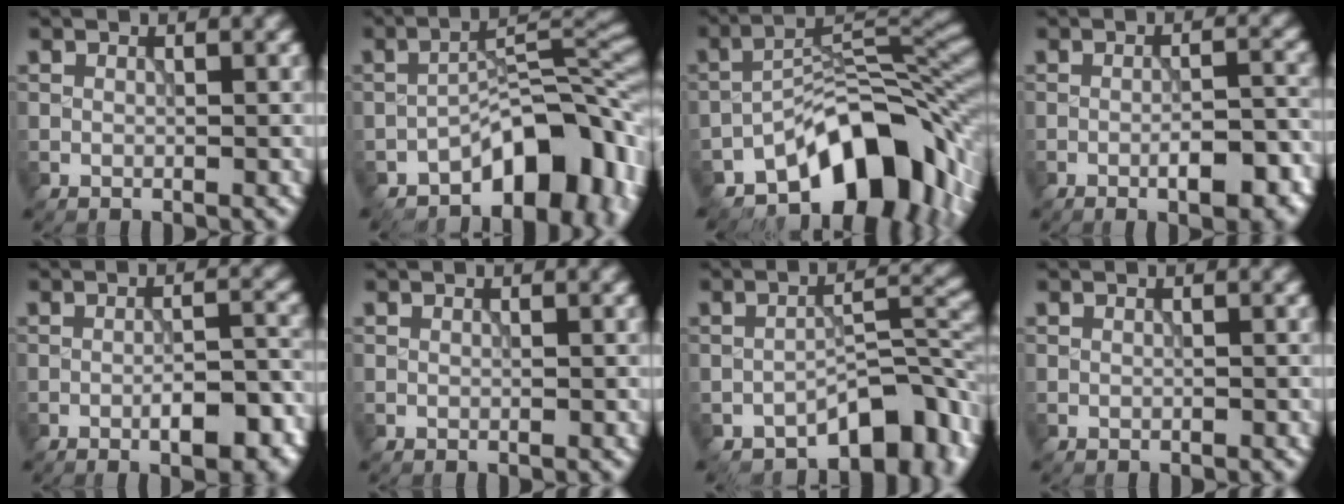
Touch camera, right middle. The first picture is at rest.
{"total": 9.8, "force": [-5.5, 4.7, 6.7], "torque": [-0.066, 0.010, -0.099]}
{"total": 12.6, "force": [-7.3, 5.8, 8.4], "torque": [-0.103, 0.003, -0.132]}
{"total": 5.0, "force": [-2.0, 1.5, 4.4], "torque": [-0.068, 0.001, -0.024]}
{"total": 5.5, "force": [-2.4, 1.8, 4.7], "torque": [-0.069, 0.003, -0.030]}
{"total": 0.0}
{"total": 6.8, "force": [-4.3, 2.9, 4.4], "torque": [-0.044, 0.010, -0.070]}
{"total": 0.0}